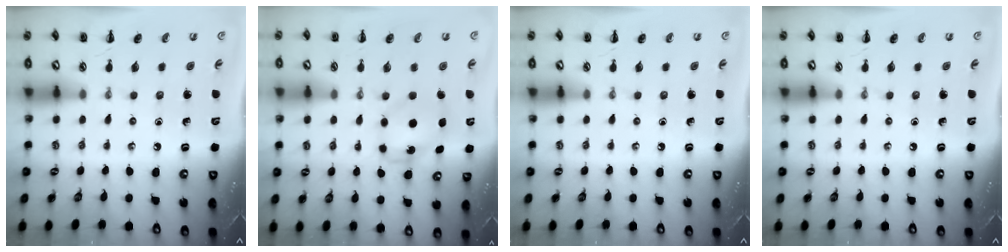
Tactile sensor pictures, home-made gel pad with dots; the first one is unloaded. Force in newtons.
{"total": 6.1, "press": 6.1, "slide": 0.6}
{"total": 0.0}
{"total": 0.0}